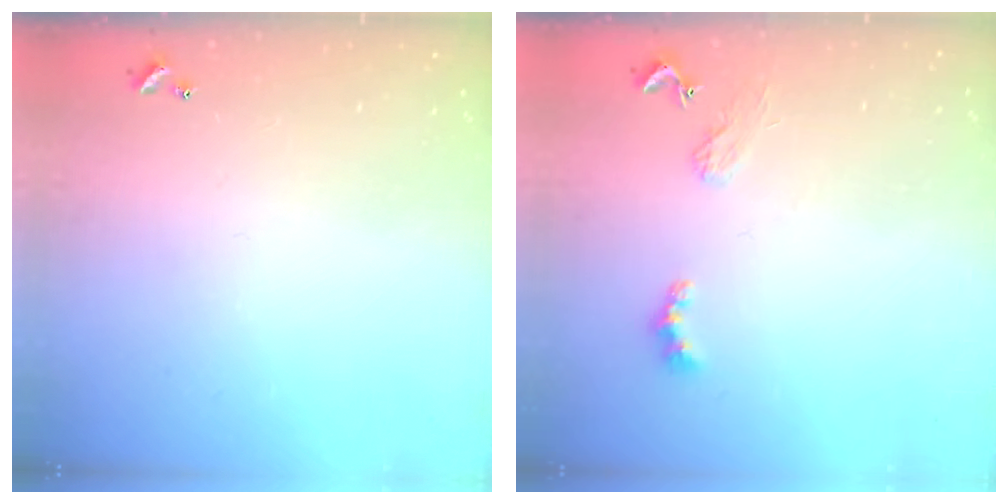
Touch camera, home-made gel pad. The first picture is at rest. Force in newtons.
{"total": 2.4, "press": 2.3, "slide": 0.5}